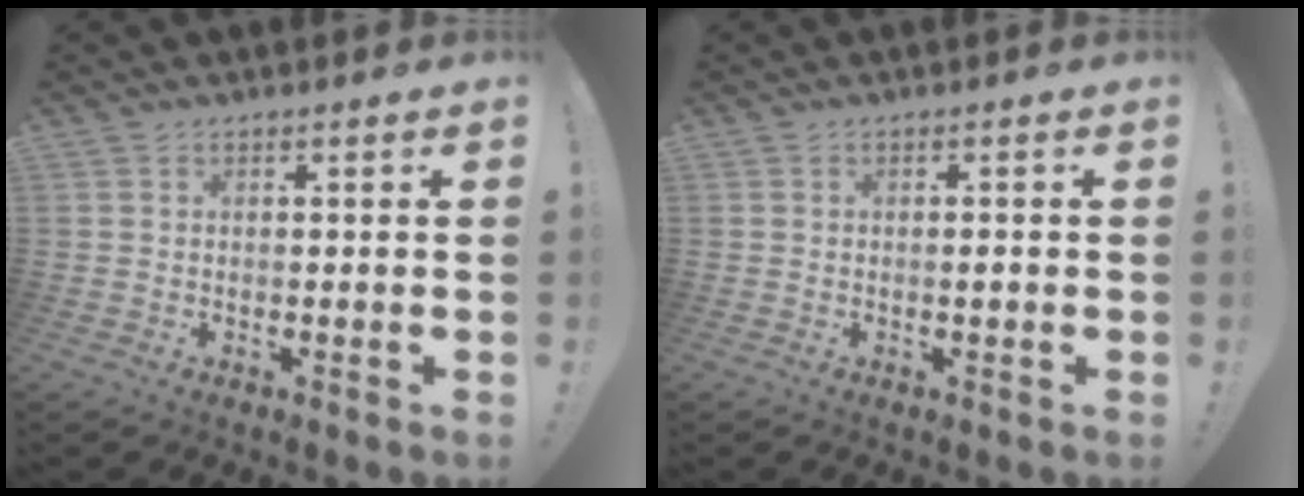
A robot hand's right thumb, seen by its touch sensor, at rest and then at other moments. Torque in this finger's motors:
{"motor_torque": [-0.13, -0.02, 0.16, -0.03, 0.00]}